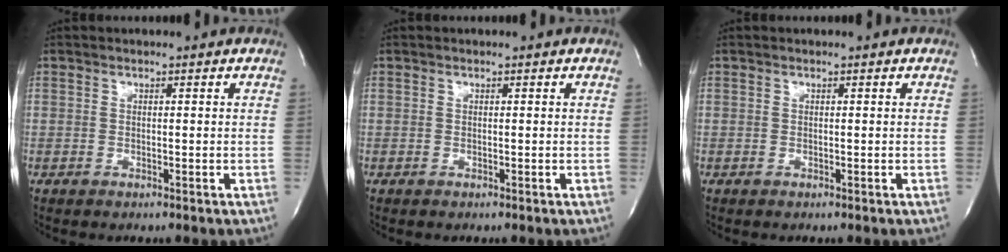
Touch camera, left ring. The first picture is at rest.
{"total": 0.0}
{"total": 0.0}